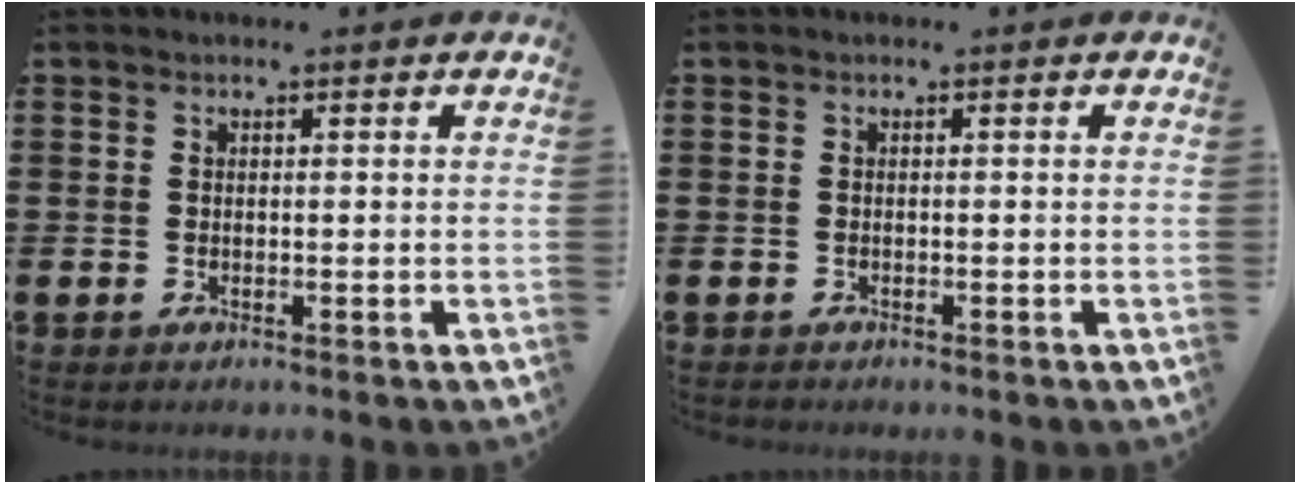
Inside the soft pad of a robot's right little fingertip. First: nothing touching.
{"total": 0.0}